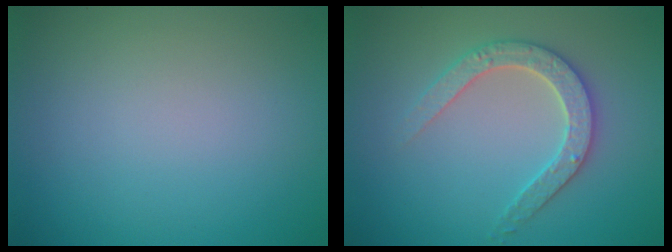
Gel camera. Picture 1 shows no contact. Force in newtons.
{"total": 3.0, "press": 2.9, "slide": 0.6}